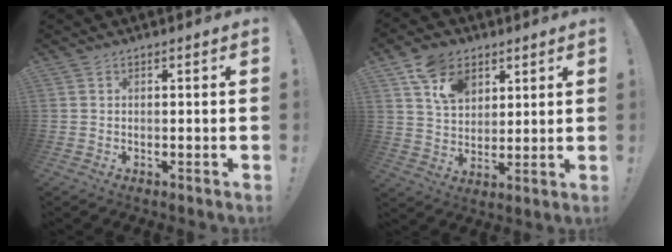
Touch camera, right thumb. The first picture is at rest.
{"total": 11.8, "force": [6.4, 8.5, 5.1], "torque": [-0.078, -0.026, 0.122]}